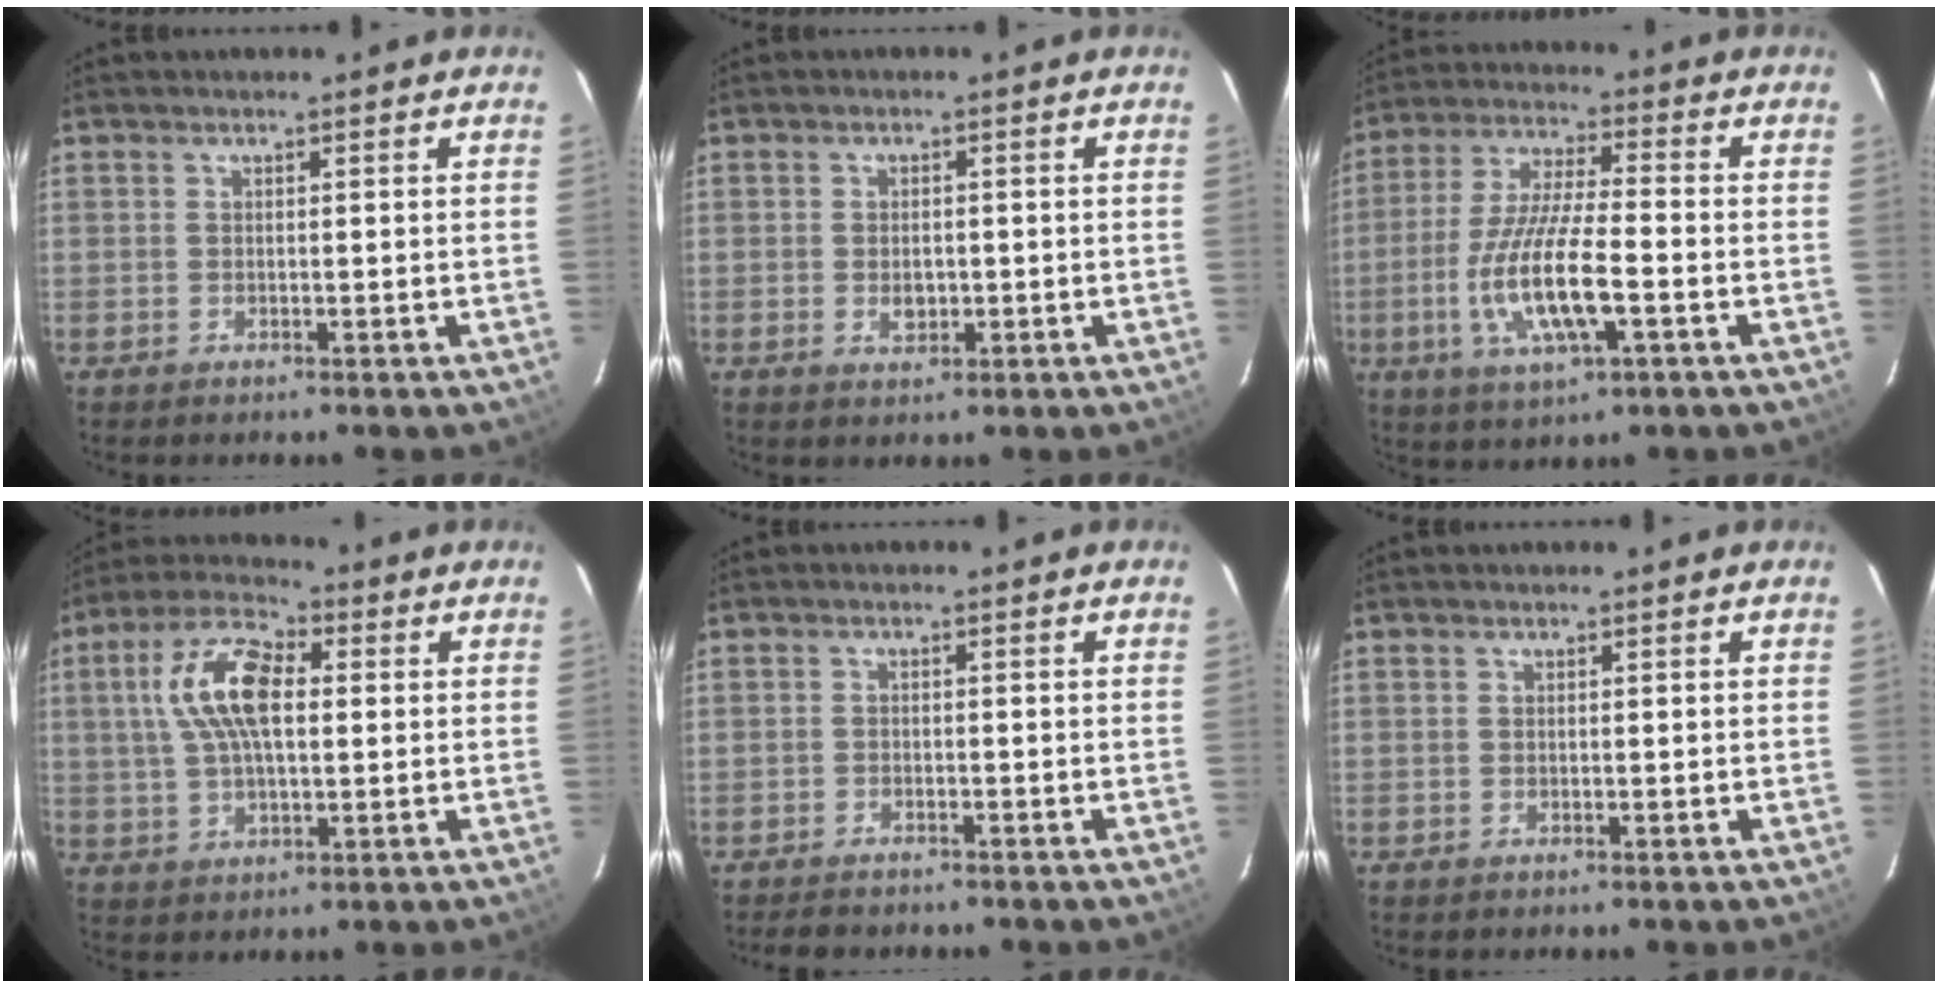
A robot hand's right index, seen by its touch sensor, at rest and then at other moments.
{"total": 3.0, "force": [-0.6, 2.0, 2.1], "torque": [-0.038, 0.000, -0.007]}
{"total": 14.1, "force": [-4.2, 3.5, 13.0], "torque": [-0.269, -0.013, -0.076]}
{"total": 12.4, "force": [2.1, 5.8, 10.7], "torque": [-0.214, 0.024, 0.036]}
{"total": 3.8, "force": [-3.5, 1.2, 1.1], "torque": [-0.032, -0.002, -0.053]}
{"total": 0.0}